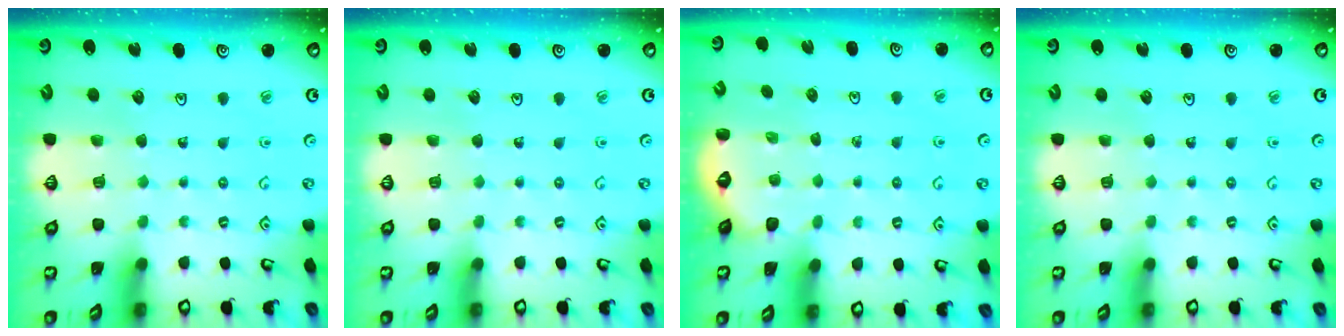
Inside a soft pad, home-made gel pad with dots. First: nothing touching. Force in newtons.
{"total": 0.0}
{"total": 2.4, "press": 2.3, "slide": 0.7}
{"total": 0.0}